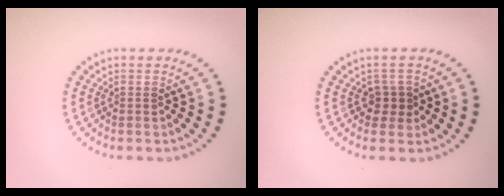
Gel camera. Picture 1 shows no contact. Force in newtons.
{"total": 1.6, "press": 1.4, "slide": 0.9}